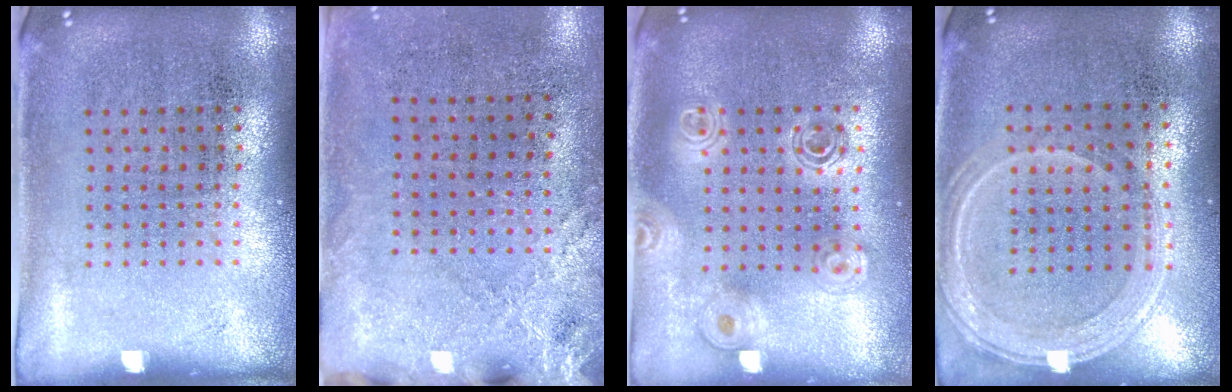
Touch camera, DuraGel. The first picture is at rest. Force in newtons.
{"total": 2.5, "press": 2.1, "slide": 1.4}
{"total": 1.6, "press": 1.4, "slide": 0.8}
{"total": 1.3, "press": 1.2, "slide": 0.3}